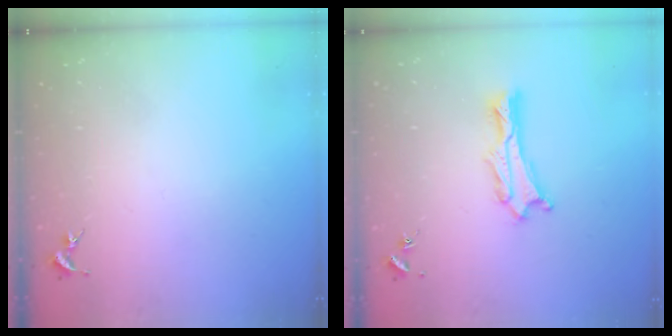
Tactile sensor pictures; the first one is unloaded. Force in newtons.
{"total": 1.1, "press": 1.1, "slide": 0.2}